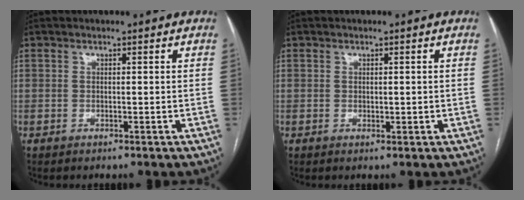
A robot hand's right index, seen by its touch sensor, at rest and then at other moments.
{"total": 1.0, "force": [0.1, 0.6, 0.7], "torque": [-0.010, -0.003, 0.003]}